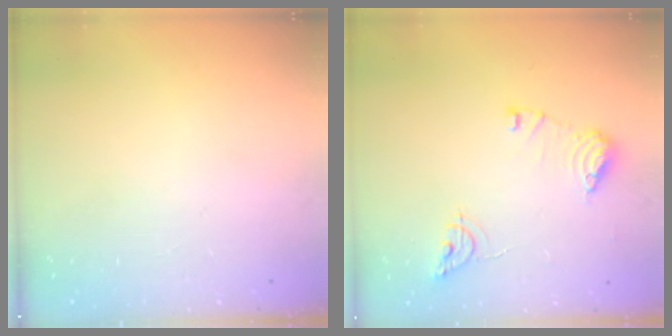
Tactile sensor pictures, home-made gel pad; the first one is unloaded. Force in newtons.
{"total": 10.2, "press": 10.2, "slide": 0.6}